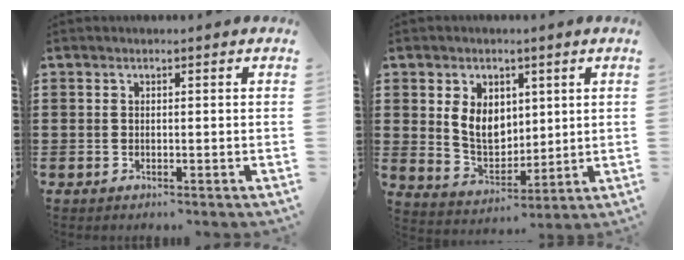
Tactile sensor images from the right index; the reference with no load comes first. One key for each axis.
{"total": 7.0, "fx": 1.9, "fy": 5.3, "fz": 4.1, "tx": -0.094, "ty": 0.010, "tz": 0.033}